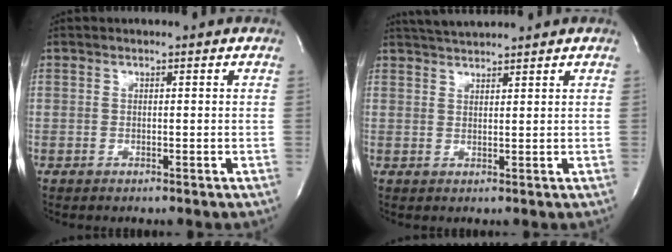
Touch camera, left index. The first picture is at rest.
{"total": 3.8, "force": [3.7, -0.5, 0.9], "torque": [-0.018, 0.017, 0.069]}